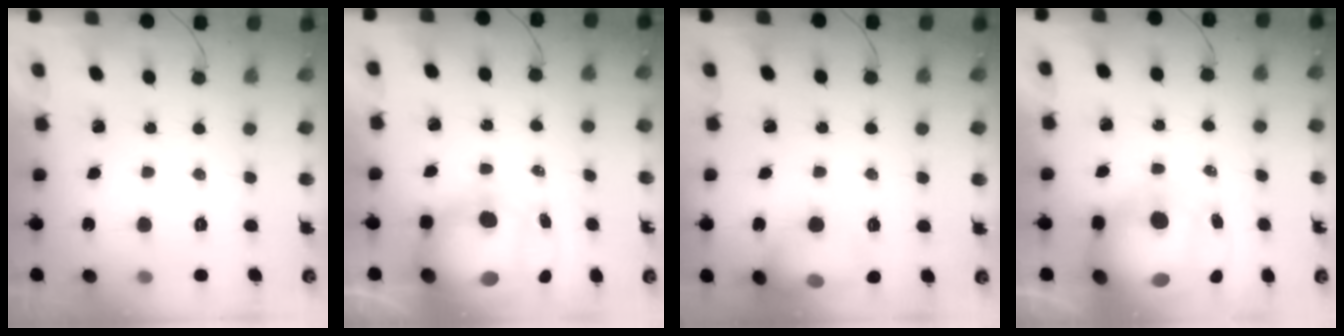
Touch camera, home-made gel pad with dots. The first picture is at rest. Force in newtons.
{"total": 13.2, "press": 12.9, "slide": 2.8}
{"total": 12.0, "press": 11.5, "slide": 3.4}
{"total": 14.6, "press": 14.2, "slide": 3.4}